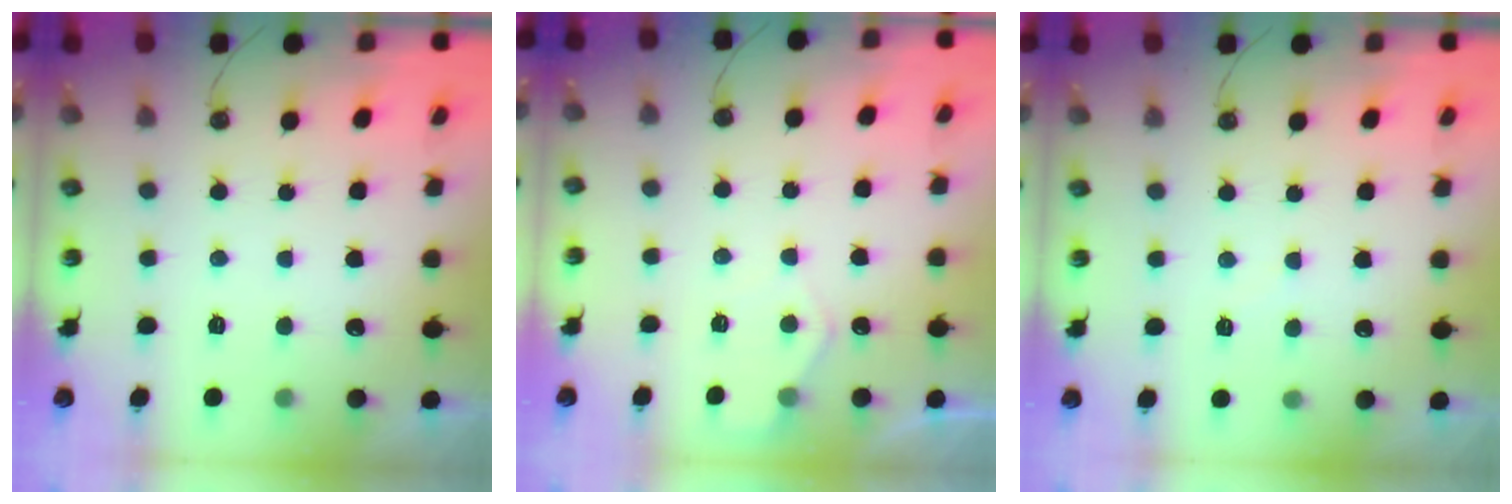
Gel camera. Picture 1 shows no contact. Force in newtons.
{"total": 4.5, "press": 4.4, "slide": 0.6}
{"total": 2.1, "press": 2.1, "slide": 0.3}